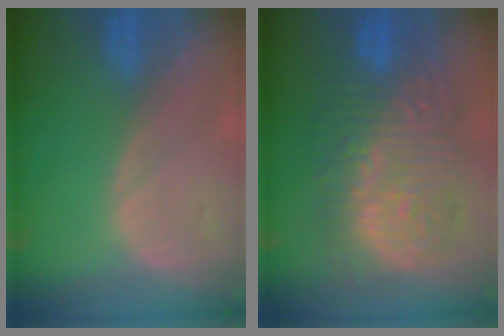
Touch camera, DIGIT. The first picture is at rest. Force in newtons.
{"total": 13.1, "press": 13.1, "slide": 1.2}